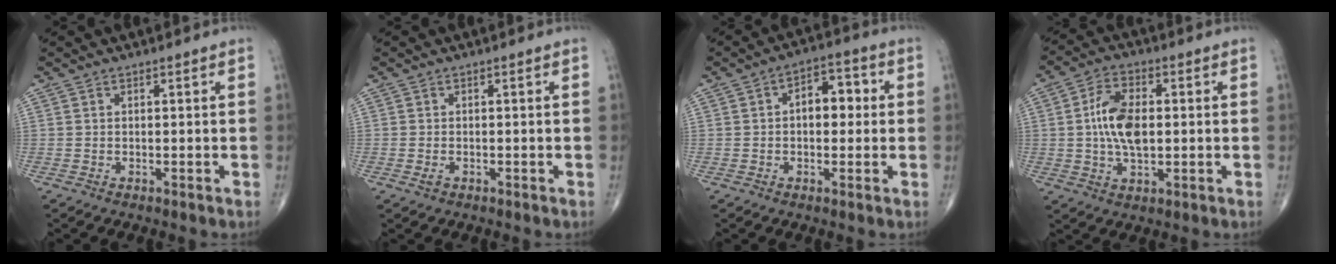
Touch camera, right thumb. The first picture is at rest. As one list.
[{"total": 1.0, "force": [-0.5, 0.6, 0.6], "torque": [-0.013, 0.001, -0.008]}, {"total": 7.3, "force": [0.6, 4.5, 5.8], "torque": [-0.058, 0.021, 0.001]}, {"total": 9.9, "force": [0.5, 5.3, 8.3], "torque": [-0.154, 0.004, 0.009]}]